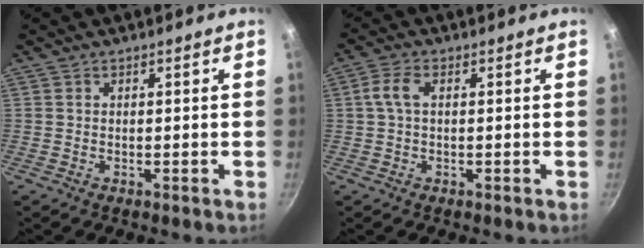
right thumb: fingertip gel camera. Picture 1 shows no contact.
{"total": 3.8, "force": [0.7, 1.7, 3.3], "torque": [-0.078, 0.012, 0.010]}